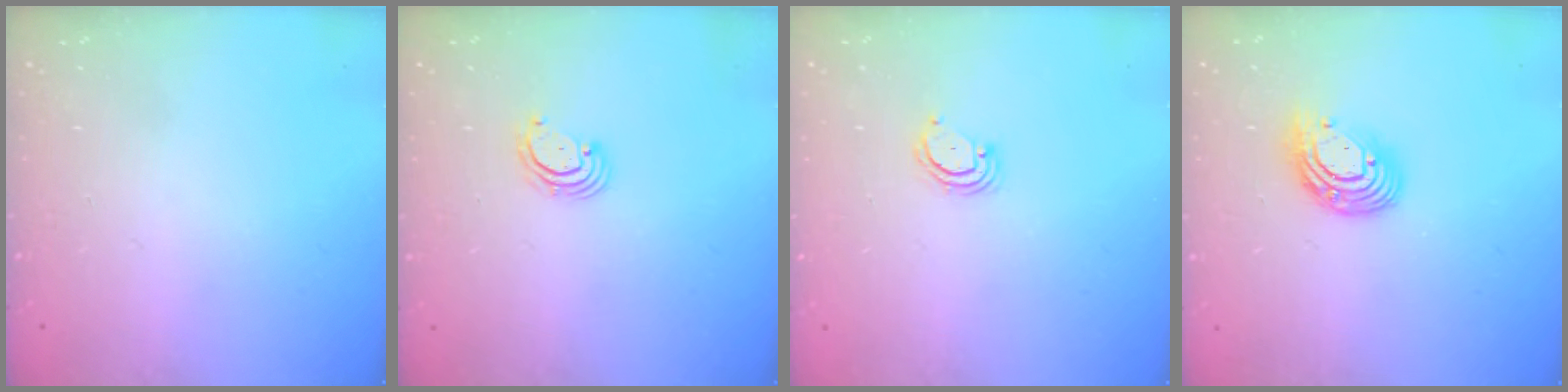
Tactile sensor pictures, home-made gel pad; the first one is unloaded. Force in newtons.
{"total": 2.7, "press": 2.7, "slide": 0.7}
{"total": 3.3, "press": 3.3, "slide": 0.3}
{"total": 10.1, "press": 10.1, "slide": 0.9}